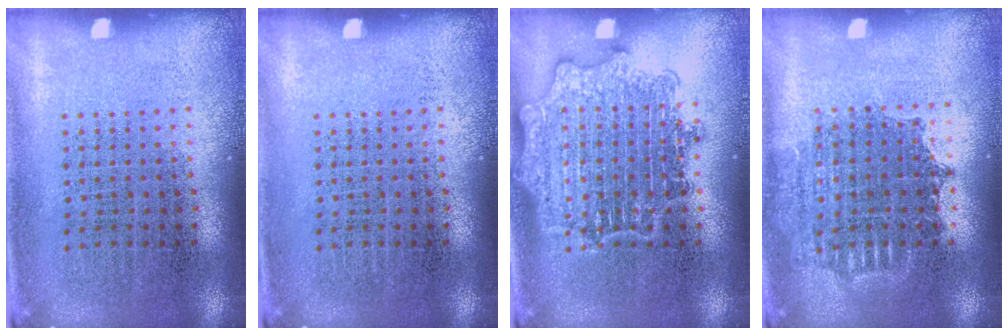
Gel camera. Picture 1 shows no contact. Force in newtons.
{"total": 0.0}
{"total": 3.0, "press": 3.0, "slide": 0.5}
{"total": 1.4, "press": 1.2, "slide": 0.7}